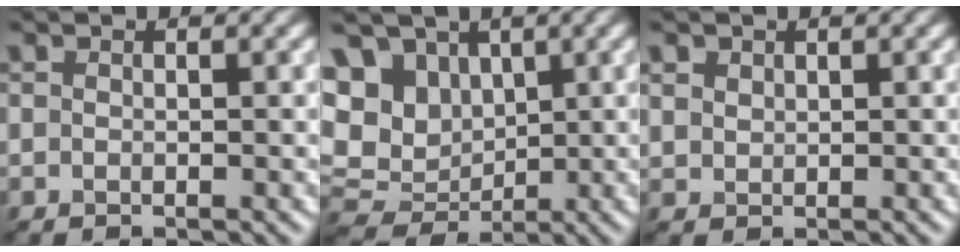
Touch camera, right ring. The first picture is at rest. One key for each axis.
{"total": 7.5, "fx": 2.9, "fy": 6.0, "fz": 3.5, "tx": -0.104, "ty": 0.016, "tz": 0.073}
{"total": 1.3, "fx": 0.3, "fy": -0.5, "fz": -1.1, "tx": -0.006, "ty": -0.002, "tz": 0.030}